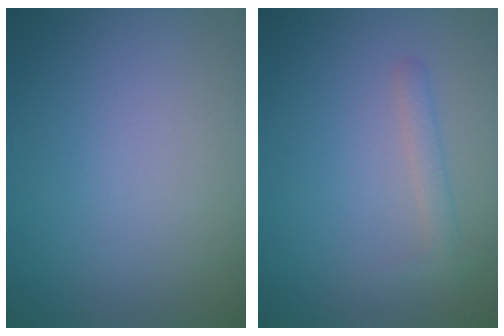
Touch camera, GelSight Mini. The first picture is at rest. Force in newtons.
{"total": 1.3, "press": 1.3, "slide": 0.1}